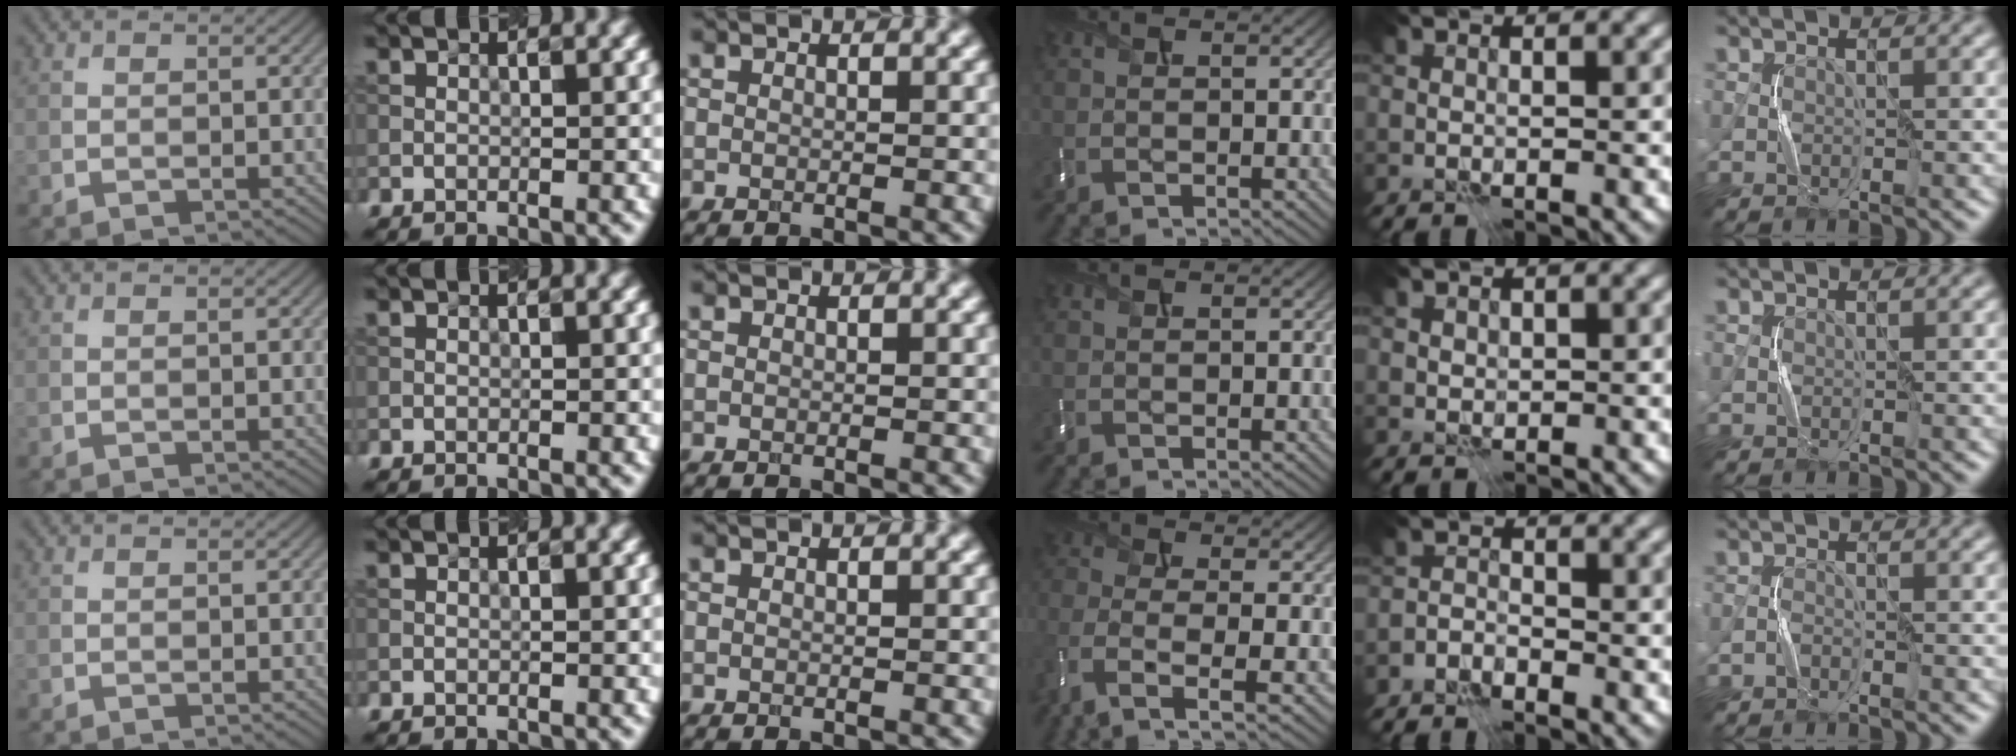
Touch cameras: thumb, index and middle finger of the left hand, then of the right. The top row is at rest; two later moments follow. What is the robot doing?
{"motion": "press", "object": "memory foam"}